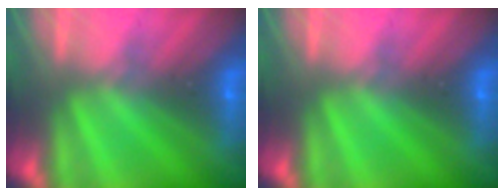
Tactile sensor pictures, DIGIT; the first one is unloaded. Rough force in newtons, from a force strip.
{"total": 0.0}